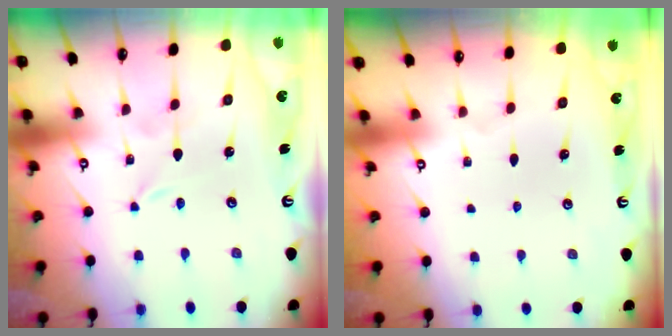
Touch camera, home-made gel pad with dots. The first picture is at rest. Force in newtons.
{"total": 0.0}